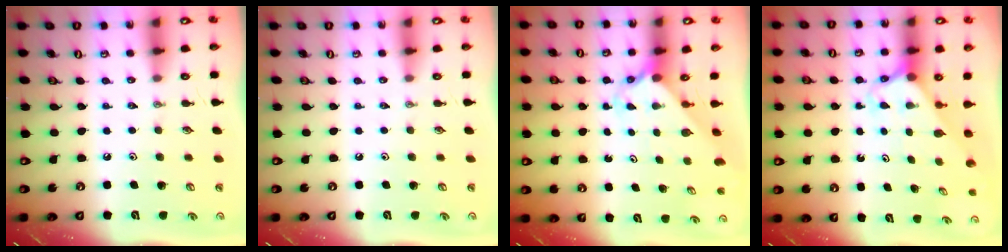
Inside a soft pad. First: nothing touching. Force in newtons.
{"total": 0.0}
{"total": 2.0, "press": 2.0, "slide": 0.2}
{"total": 2.4, "press": 2.4, "slide": 0.2}